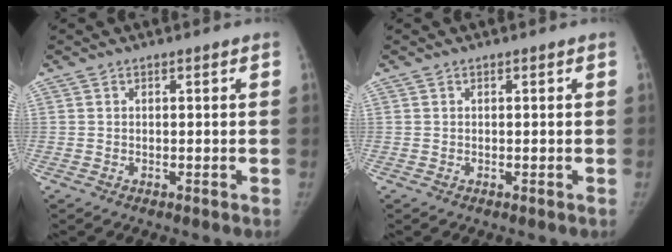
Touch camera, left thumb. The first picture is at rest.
{"total": 0.0}